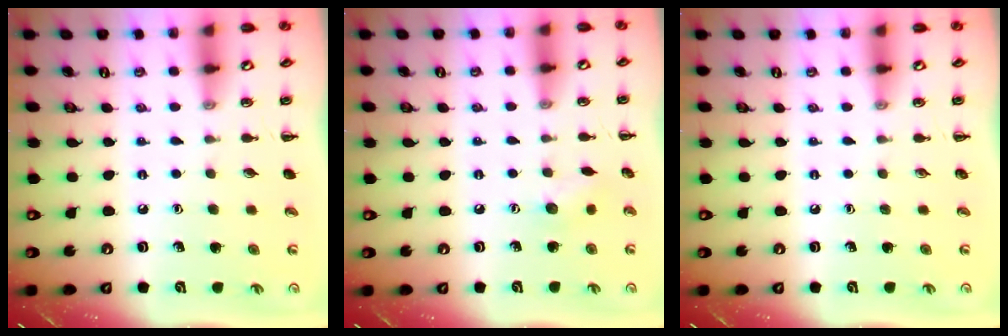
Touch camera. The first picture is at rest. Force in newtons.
{"total": 6.5, "press": 6.4, "slide": 1.1}
{"total": 0.0}